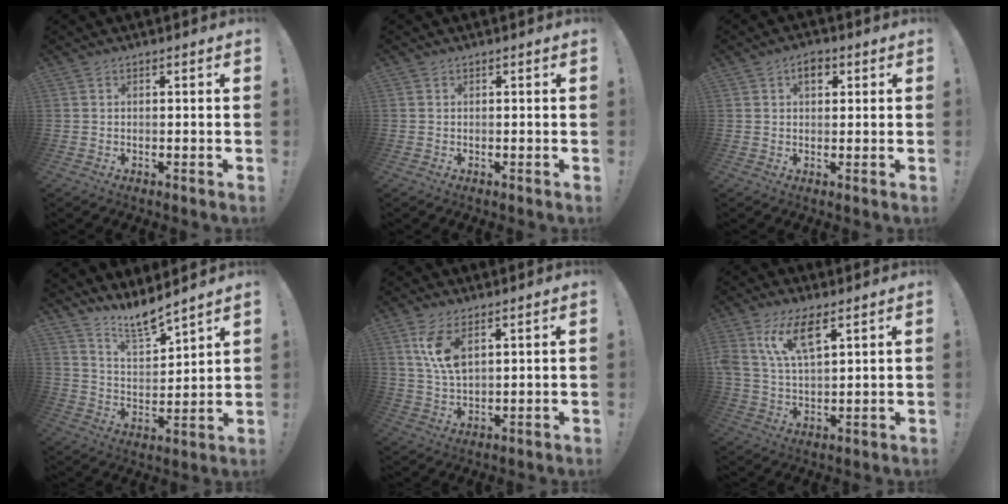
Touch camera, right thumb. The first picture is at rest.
{"total": 0.8, "force": [0.1, 0.8, 0.0], "torque": [0.008, -0.003, -0.001]}
{"total": 4.0, "force": [1.7, 2.5, 2.6], "torque": [-0.029, 0.001, 0.025]}
{"total": 10.6, "force": [9.8, 3.2, 2.4], "torque": [-0.052, -0.081, 0.186]}
{"total": 9.0, "force": [4.1, 4.1, 6.9], "torque": [-0.140, -0.013, 0.073]}
{"total": 11.8, "force": [6.3, 4.9, 8.6], "torque": [-0.187, -0.013, 0.116]}